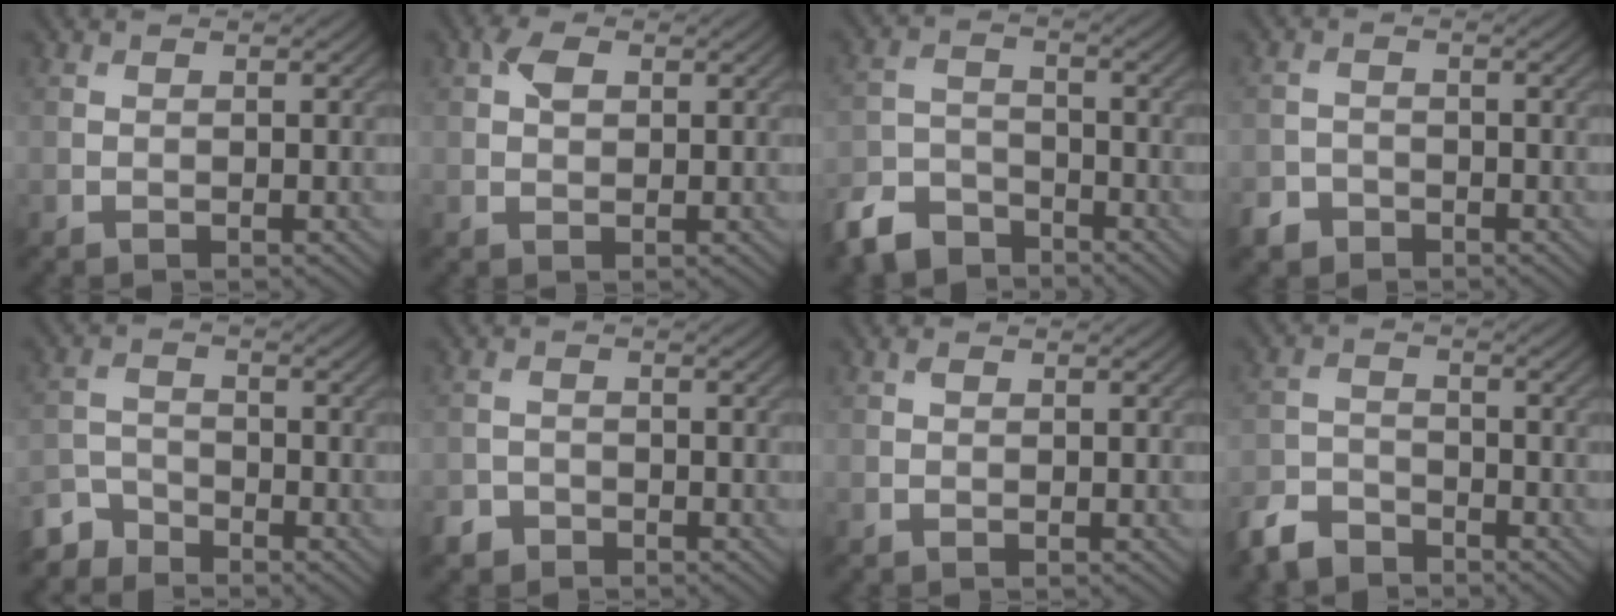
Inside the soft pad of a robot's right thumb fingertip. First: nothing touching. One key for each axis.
{"total": 2.4, "fx": 0.8, "fy": 1.6, "fz": 1.6, "tx": -0.034, "ty": 0.005, "tz": 0.012}
{"total": 6.9, "fx": -5.6, "fy": 3.3, "fz": 2.4, "tx": -0.055, "ty": -0.009, "tz": -0.123}
{"total": 2.4, "fx": -1.9, "fy": 1.5, "fz": 0.5, "tx": -0.011, "ty": -0.003, "tz": -0.043}
{"total": 3.7, "fx": -3.4, "fy": 1.4, "fz": 0.5, "tx": -0.010, "ty": -0.002, "tz": -0.082}
{"total": 2.0, "fx": -1.6, "fy": 1.2, "fz": 0.4, "tx": -0.007, "ty": -0.001, "tz": -0.036}
{"total": 0.6, "fx": 0.3, "fy": 0.4, "fz": 0.3, "tx": -0.005, "ty": 0.000, "tz": 0.004}
{"total": 5.3, "fx": -4.4, "fy": 2.2, "fz": 1.8, "tx": -0.038, "ty": -0.009, "tz": -0.099}